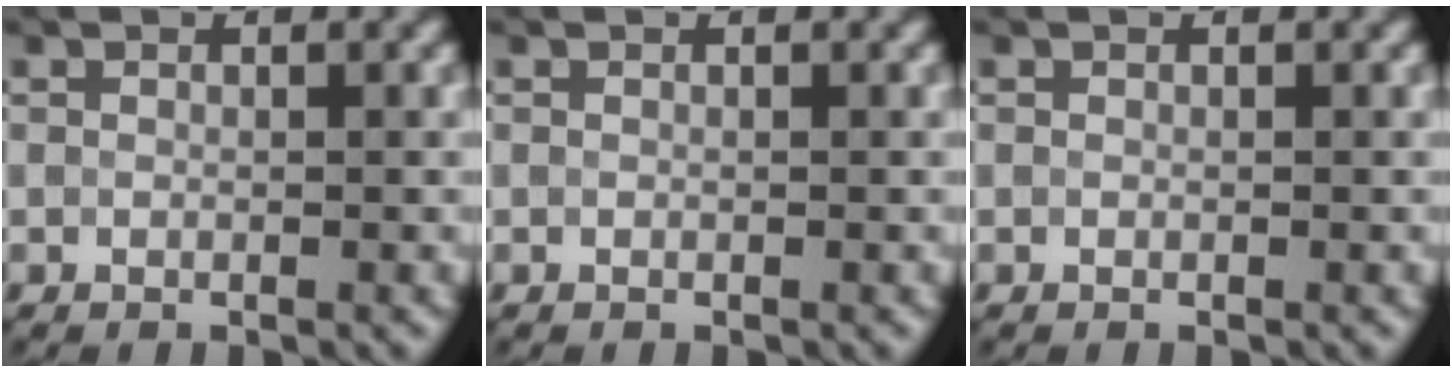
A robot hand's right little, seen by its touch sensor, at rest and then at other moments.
{"total": 0.0}
{"total": 0.0}